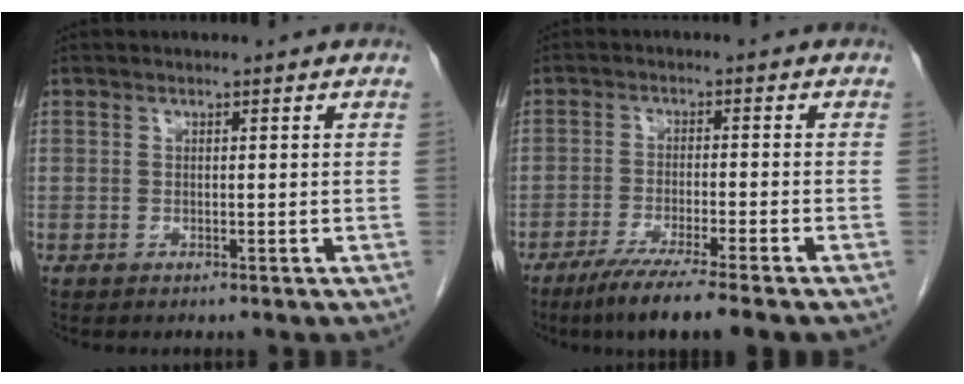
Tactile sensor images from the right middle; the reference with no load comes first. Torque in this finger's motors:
{"motor_torque": [1.10, -1.04, 0.11, 0.07]}